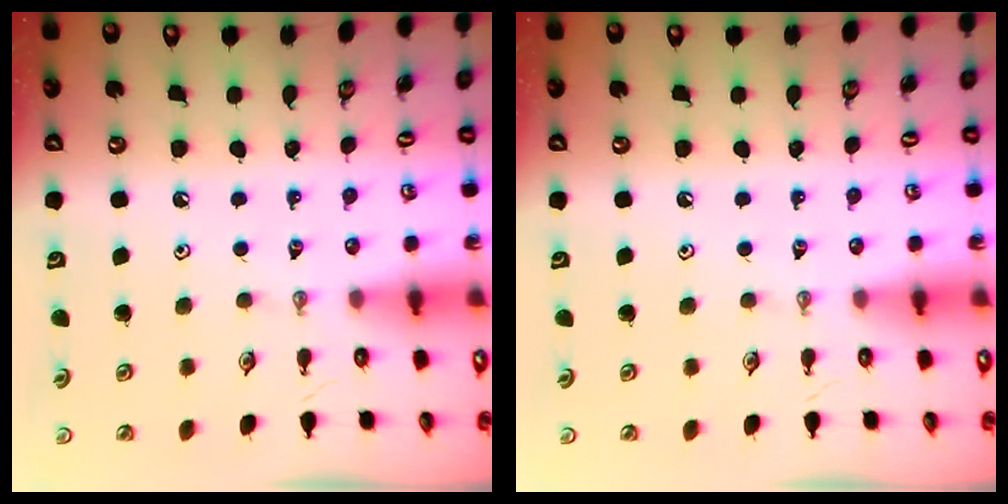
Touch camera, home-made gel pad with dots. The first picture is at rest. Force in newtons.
{"total": 0.0}